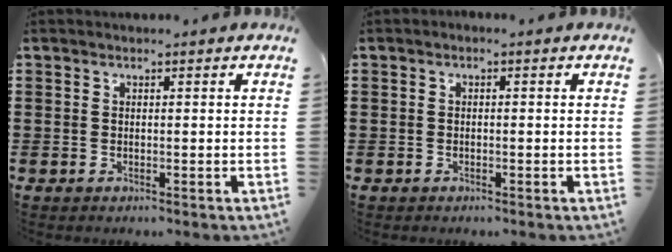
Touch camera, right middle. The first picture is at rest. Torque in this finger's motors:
{"motor_torque": [0.00, 0.00, 0.00, 0.00]}